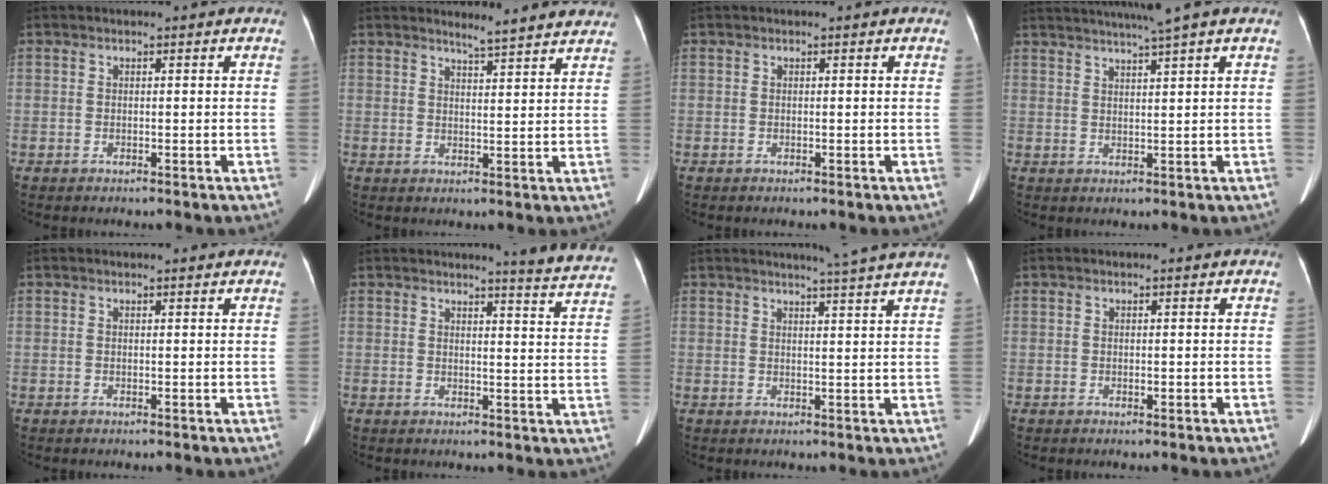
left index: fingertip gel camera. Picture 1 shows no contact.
{"total": 7.3, "force": [6.9, -0.1, 2.3], "torque": [-0.038, -0.003, 0.075]}
{"total": 0.0}
{"total": 7.0, "force": [5.6, -1.4, 3.8], "torque": [-0.061, 0.013, 0.081]}
{"total": 1.3, "force": [1.2, 0.2, 0.4], "torque": [-0.010, 0.006, 0.016]}
{"total": 10.1, "force": [9.8, -1.0, 2.3], "torque": [-0.026, -0.066, 0.091]}
{"total": 7.0, "force": [6.1, -1.5, 3.0], "torque": [-0.041, -0.004, 0.064]}
{"total": 0.0}